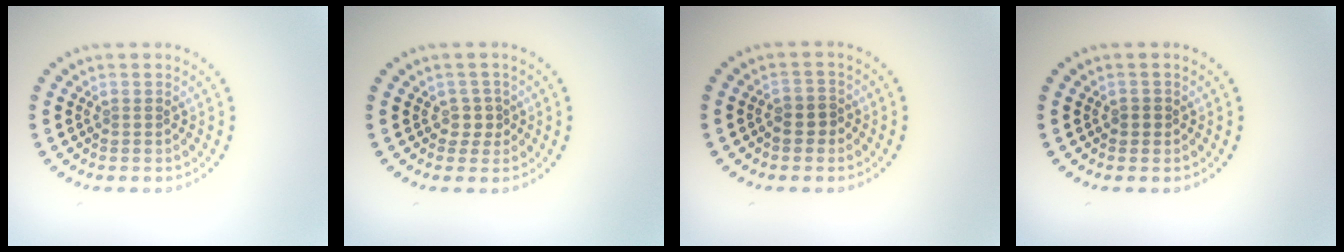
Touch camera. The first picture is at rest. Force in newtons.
{"total": 1.4, "press": 1.0, "slide": 1.0}
{"total": 1.5, "press": 1.3, "slide": 0.7}
{"total": 0.9, "press": 0.9, "slide": 0.2}